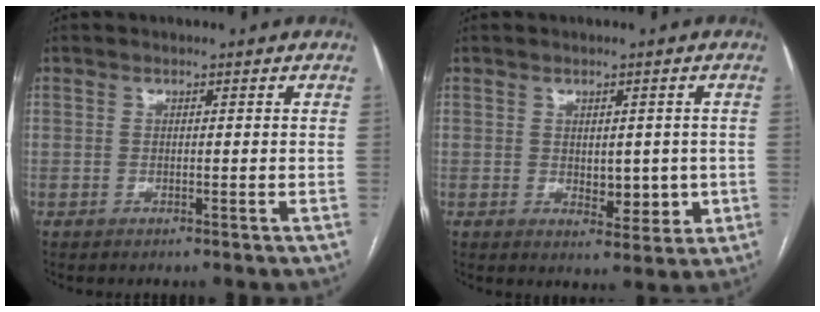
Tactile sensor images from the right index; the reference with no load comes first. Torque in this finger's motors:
{"motor_torque": [0.12, 0.17, 0.02, 0.01]}